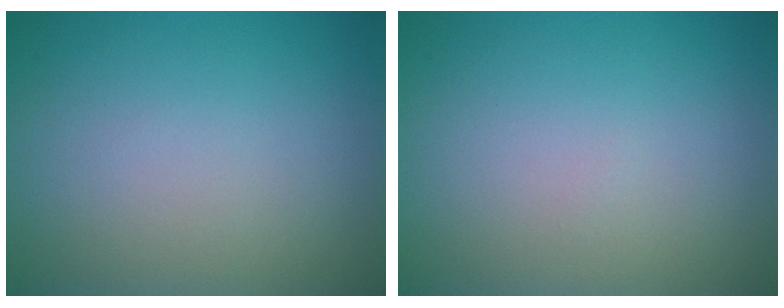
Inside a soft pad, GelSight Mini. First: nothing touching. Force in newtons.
{"total": 0.0}